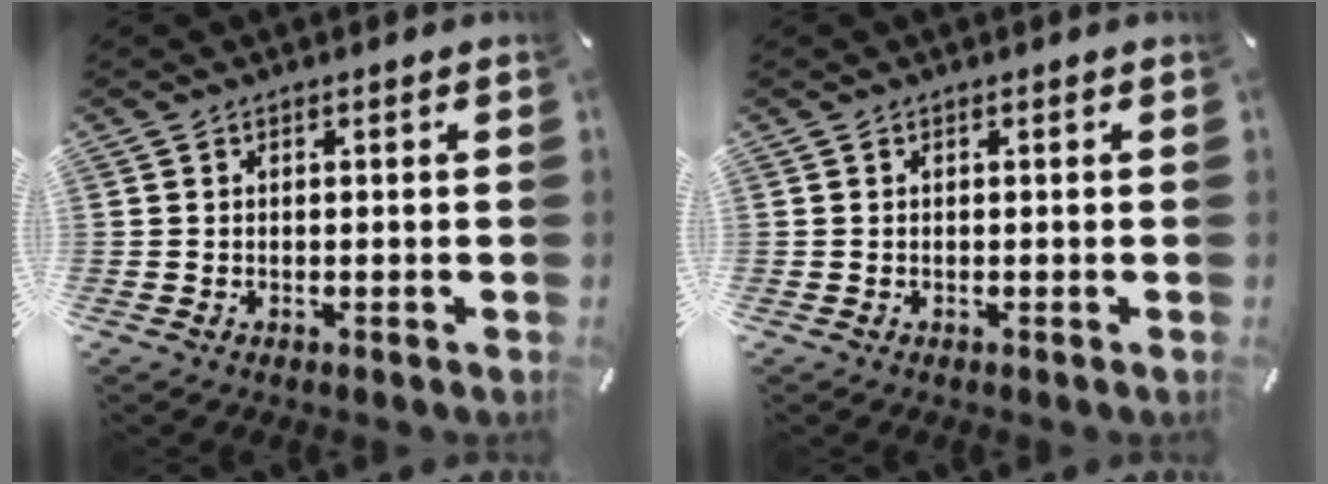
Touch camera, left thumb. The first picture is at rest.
{"total": 0.0}